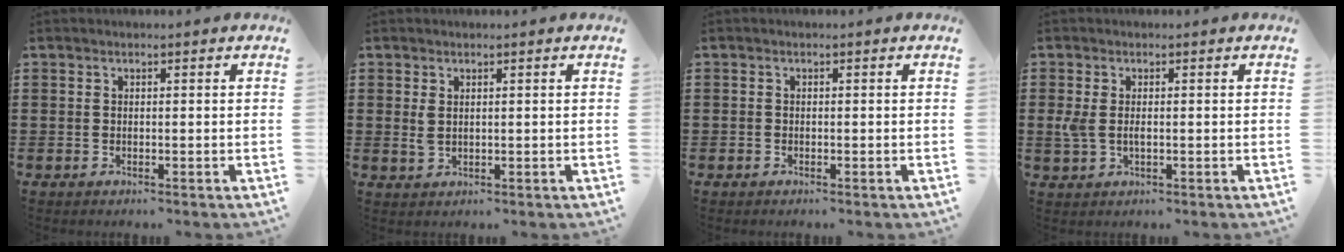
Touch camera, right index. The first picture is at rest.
{"total": 2.0, "force": [0.6, 1.1, 1.5], "torque": [-0.033, 0.004, 0.012]}
{"total": 0.6, "force": [-0.5, 0.2, 0.1], "torque": [-0.003, 0.000, -0.010]}
{"total": 2.6, "force": [-0.1, 1.4, 2.2], "torque": [-0.066, -0.003, -0.010]}